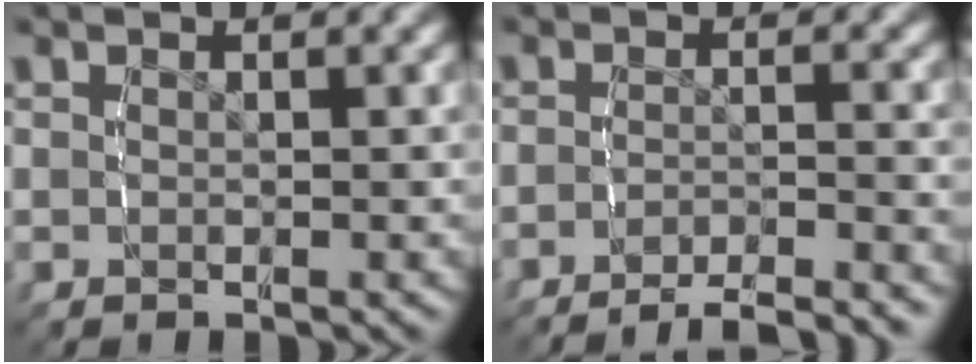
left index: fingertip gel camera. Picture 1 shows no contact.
{"total": 4.8, "force": [-4.6, 0.7, 1.5], "torque": [-0.010, -0.005, -0.079]}